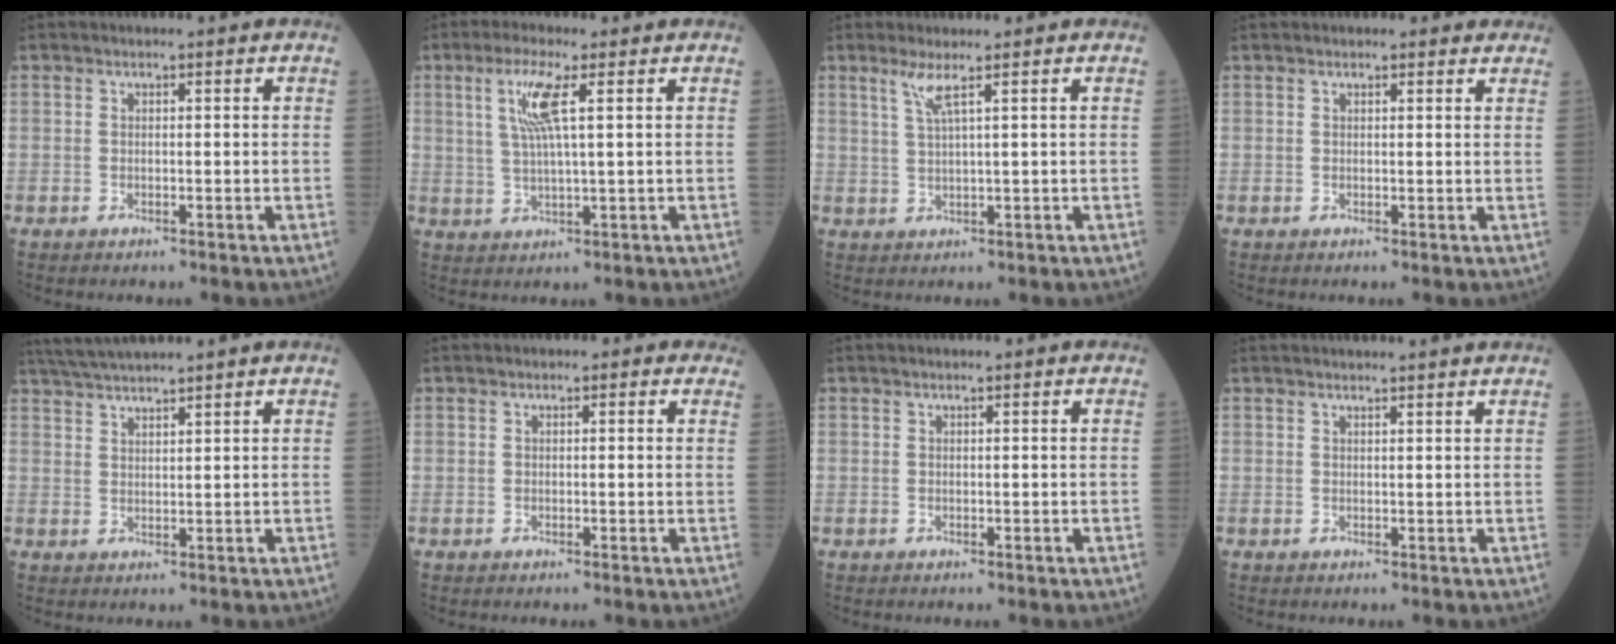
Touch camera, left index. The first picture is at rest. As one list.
[{"total": 6.5, "force": [2.2, 0.2, 6.1], "torque": [-0.136, 0.003, 0.044]}, {"total": 2.6, "force": [1.4, -0.5, 2.1], "torque": [-0.050, -0.005, 0.031]}, {"total": 2.8, "force": [2.5, 1.0, 0.6], "torque": [-0.004, 0.011, 0.019]}, {"total": 7.0, "force": [6.4, -0.7, 2.9], "torque": [-0.058, 0.033, 0.115]}, {"total": 0.6, "force": [0.3, 0.5, 0.2], "torque": [0.005, 0.001, -0.006]}, {"total": 0.7, "force": [0.7, 0.0, 0.4], "torque": [-0.007, 0.012, 0.013]}, {"total": 6.4, "force": [6.1, -0.3, 2.0], "torque": [-0.022, 0.025, 0.062]}]